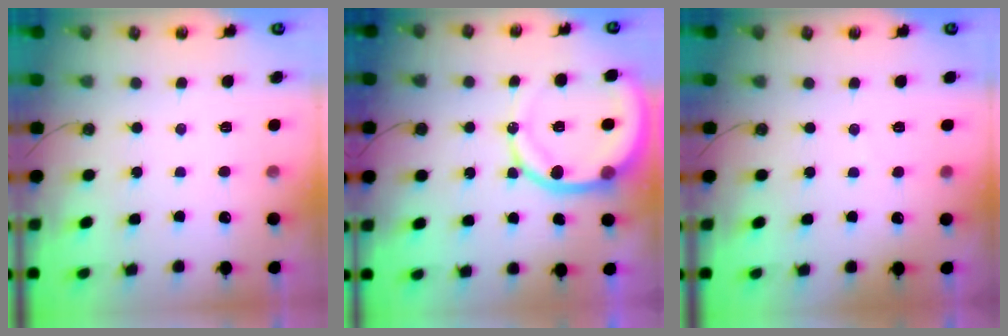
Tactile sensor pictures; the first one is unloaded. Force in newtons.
{"total": 14.1, "press": 13.9, "slide": 2.0}
{"total": 1.7, "press": 1.7, "slide": 0.1}